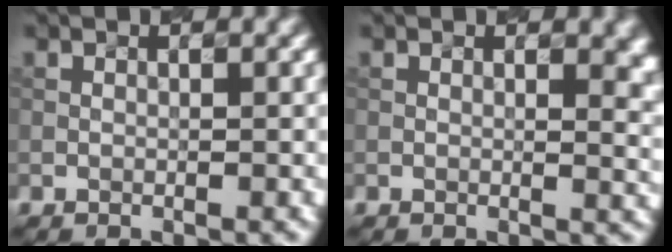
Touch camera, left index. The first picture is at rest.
{"total": 4.5, "force": [1.5, 2.2, 3.6], "torque": [-0.014, 0.004, 0.021]}